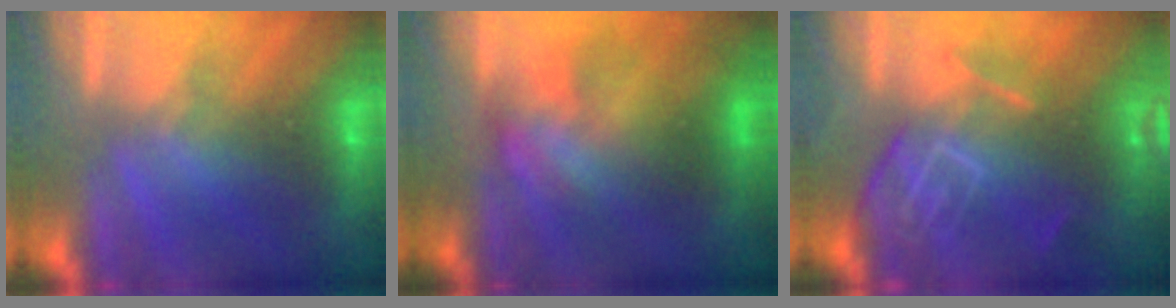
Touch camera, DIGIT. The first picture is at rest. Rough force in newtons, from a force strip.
{"total": 4.6}
{"total": 9.4}